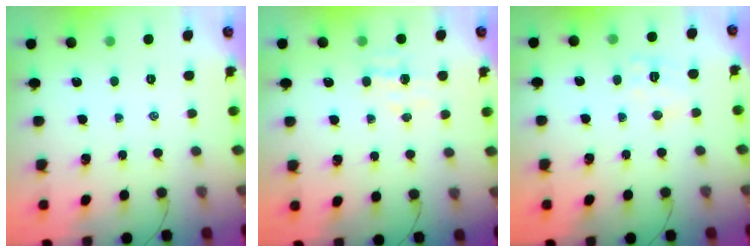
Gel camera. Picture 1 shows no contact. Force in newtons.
{"total": 5.5, "press": 5.4, "slide": 1.1}
{"total": 7.0, "press": 7.0, "slide": 0.6}